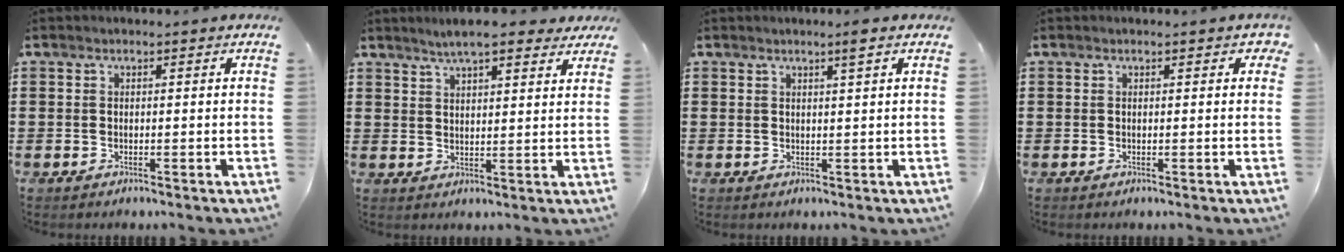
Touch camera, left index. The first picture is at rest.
{"total": 5.8, "force": [4.8, 1.1, 3.0], "torque": [-0.064, -0.005, 0.085]}
{"total": 2.1, "force": [1.4, -0.3, 1.5], "torque": [-0.029, -0.002, 0.025]}
{"total": 0.6, "force": [0.1, 0.4, 0.4], "torque": [-0.008, 0.005, 0.001]}